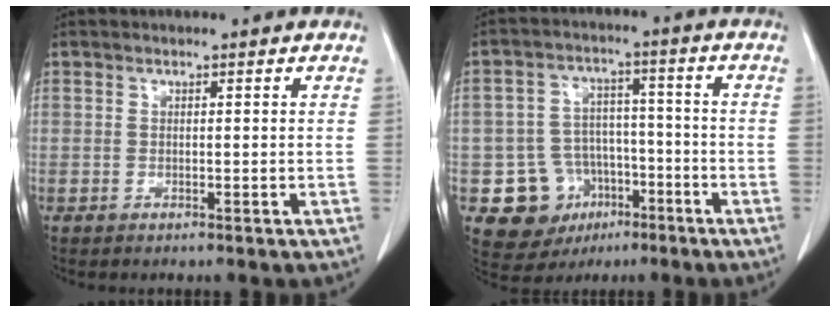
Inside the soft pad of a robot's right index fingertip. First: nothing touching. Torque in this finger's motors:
{"motor_torque": [-0.16, -0.11, -0.66, -0.11]}